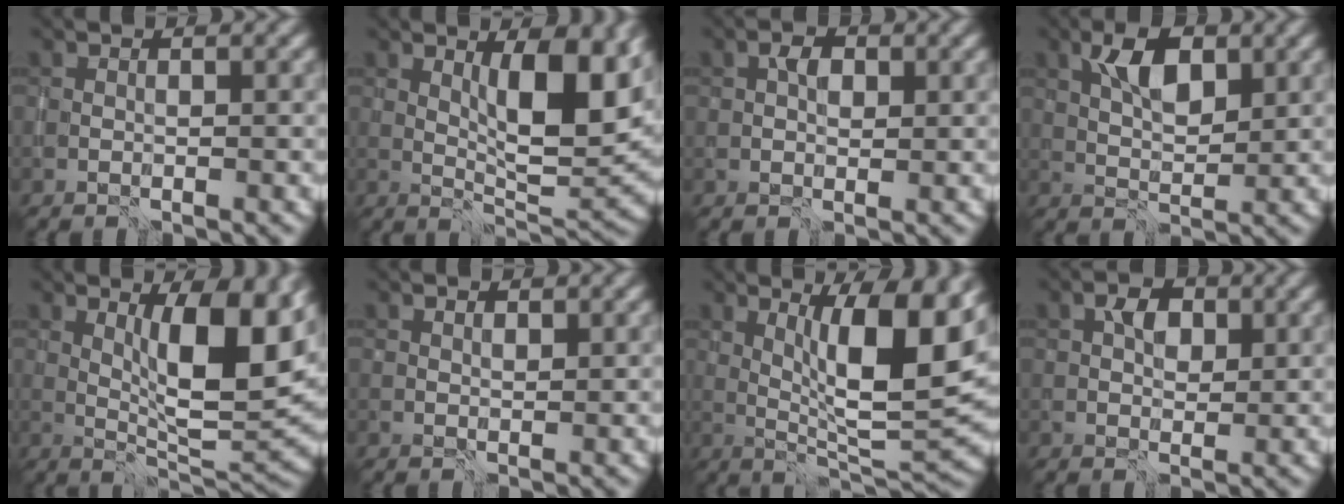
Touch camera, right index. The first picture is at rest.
{"total": 7.8, "force": [2.6, 2.6, 6.9], "torque": [-0.104, -0.007, 0.045]}
{"total": 2.2, "force": [0.6, 1.6, 1.4], "torque": [-0.026, 0.004, 0.011]}
{"total": 4.2, "force": [1.8, 2.1, 3.3], "torque": [-0.060, 0.005, 0.032]}
{"total": 9.2, "force": [2.6, 2.6, 8.5], "torque": [-0.126, -0.009, 0.047]}
{"total": 1.0, "force": [0.8, 0.5, 0.3], "torque": [-0.004, -0.002, 0.019]}
{"total": 9.9, "force": [2.6, 2.4, 9.3], "torque": [-0.140, -0.009, 0.048]}
{"total": 2.8, "force": [0.9, 2.0, 1.7], "torque": [-0.029, 0.004, 0.016]}